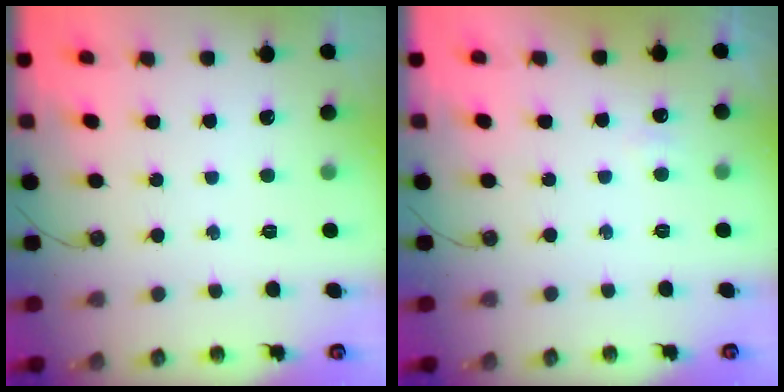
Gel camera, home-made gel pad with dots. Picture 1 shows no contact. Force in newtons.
{"total": 2.9, "press": 2.5, "slide": 1.6}